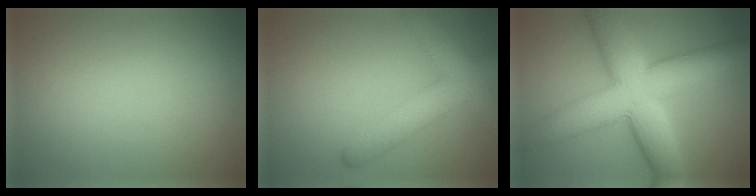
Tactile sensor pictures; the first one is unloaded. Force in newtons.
{"total": 5.4, "press": 5.4, "slide": 0.2}
{"total": 10.6, "press": 10.6, "slide": 0.3}